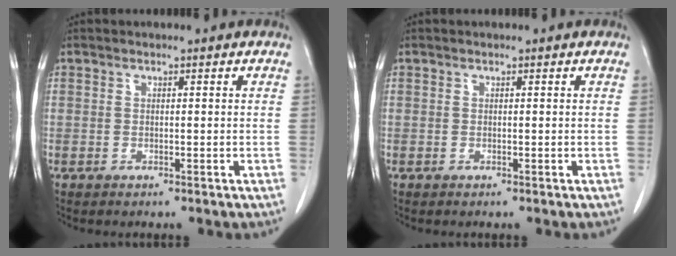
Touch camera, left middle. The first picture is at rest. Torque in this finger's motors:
{"motor_torque": [0.02, -0.19, -0.06, -0.01]}